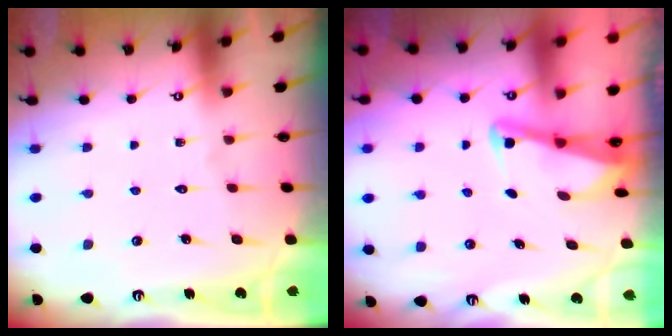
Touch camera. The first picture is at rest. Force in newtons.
{"total": 3.0, "press": 3.0, "slide": 0.4}